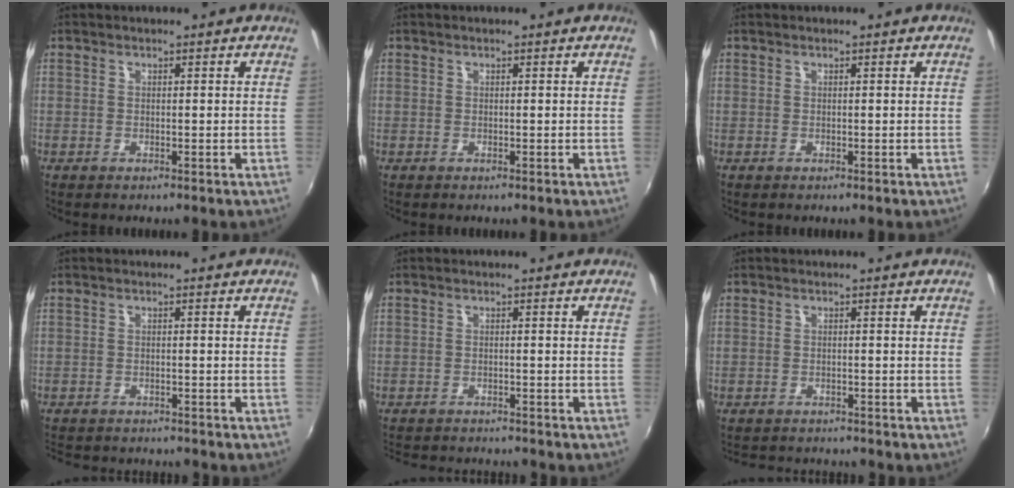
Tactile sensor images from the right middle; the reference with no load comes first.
{"total": 0.0}
{"total": 0.0}
{"total": 7.7, "force": [-7.1, 1.8, 2.4], "torque": [-0.062, -0.016, -0.106]}
{"total": 7.8, "force": [-7.4, 1.4, 2.3], "torque": [-0.061, -0.015, -0.112]}
{"total": 4.4, "force": [-4.1, 1.5, 0.7], "torque": [-0.026, 0.002, -0.066]}